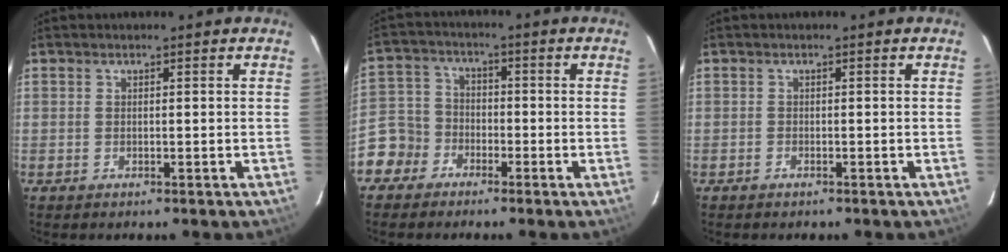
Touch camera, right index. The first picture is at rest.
{"total": 9.7, "force": [-5.4, 7.7, 2.5], "torque": [-0.069, 0.031, -0.111]}
{"total": 0.9, "force": [-0.7, 0.5, 0.0], "torque": [-0.004, 0.002, -0.013]}